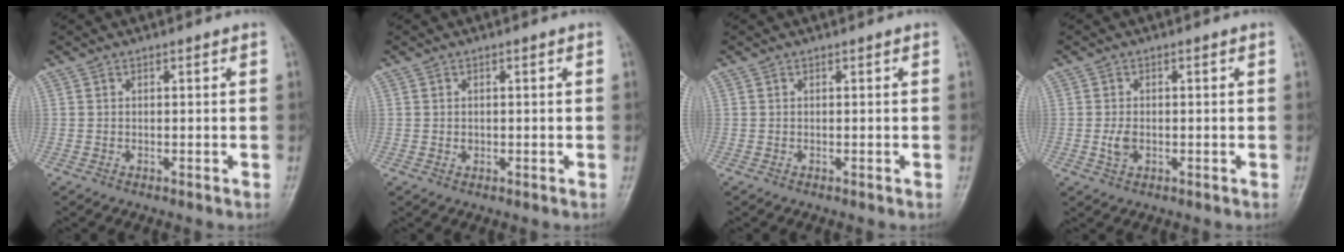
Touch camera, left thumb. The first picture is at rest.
{"total": 0.9, "force": [0.0, 0.8, 0.5], "torque": [-0.005, 0.002, 0.002]}
{"total": 0.0}
{"total": 2.6, "force": [-0.5, 1.7, 1.9], "torque": [-0.037, 0.002, -0.009]}